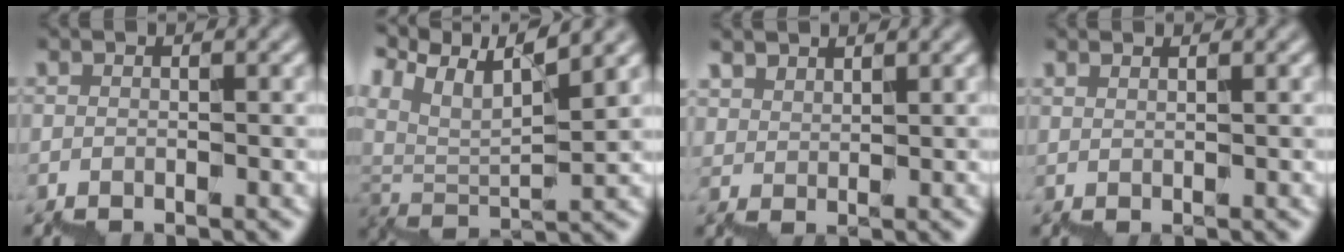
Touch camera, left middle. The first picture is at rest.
{"total": 8.9, "force": [7.8, 1.5, 3.9], "torque": [-0.087, 0.027, 0.144]}
{"total": 2.3, "force": [2.3, 0.3, -0.2], "torque": [0.007, 0.006, 0.047]}
{"total": 1.2, "force": [1.1, 0.2, 0.5], "torque": [0.011, -0.003, 0.021]}